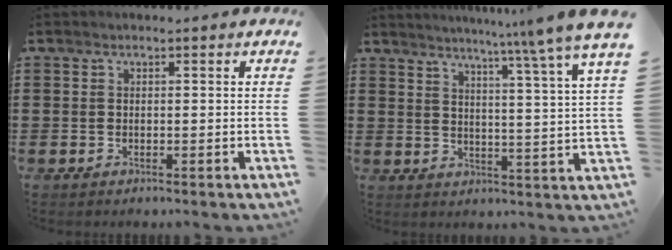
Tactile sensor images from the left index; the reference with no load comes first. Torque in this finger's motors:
{"motor_torque": [1.14, -1.00, 1.05, 0.21]}